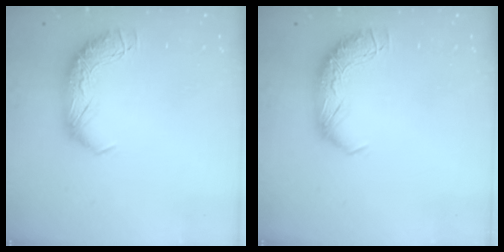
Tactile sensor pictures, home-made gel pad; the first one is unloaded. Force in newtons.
{"total": 0.0}